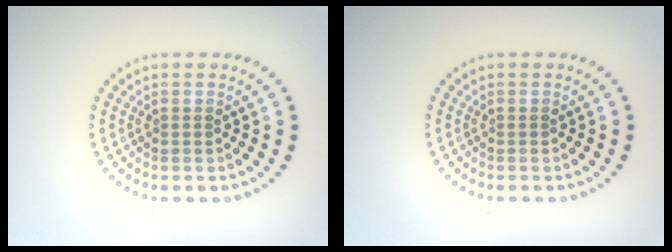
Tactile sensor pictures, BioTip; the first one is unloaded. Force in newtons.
{"total": 0.0}